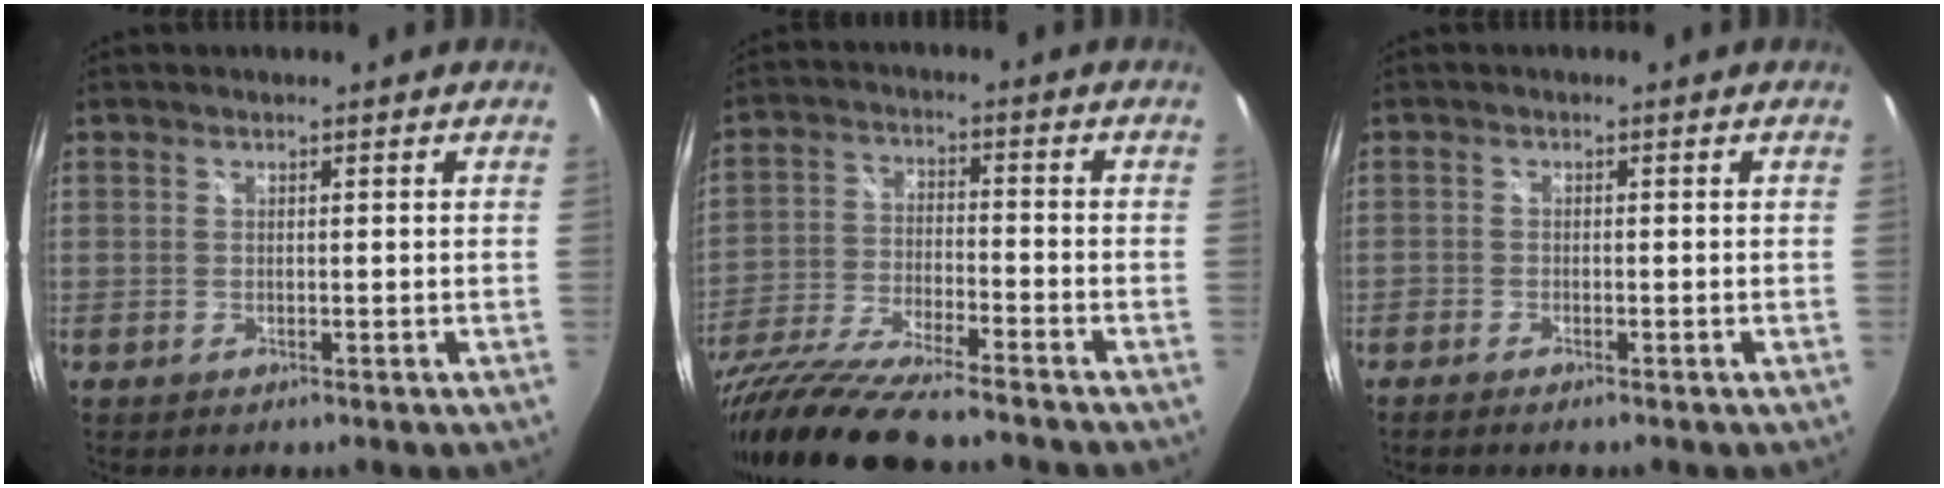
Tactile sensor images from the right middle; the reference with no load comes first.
{"total": 19.3, "force": [-16.2, 2.1, 10.3], "torque": [-0.219, -0.052, -0.293]}
{"total": 1.7, "force": [-1.6, 0.2, 0.7], "torque": [-0.023, -0.007, -0.032]}